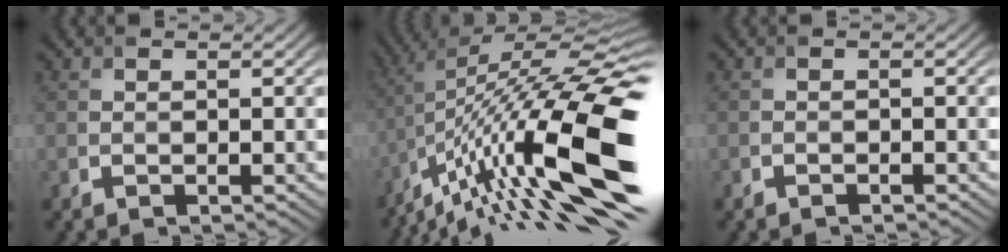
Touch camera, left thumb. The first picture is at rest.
{"total": 19.8, "force": [-6.1, 4.5, 18.3], "torque": [-0.315, 0.018, -0.118]}
{"total": 0.7, "force": [-0.7, 0.1, -0.1], "torque": [0.004, -0.001, -0.011]}